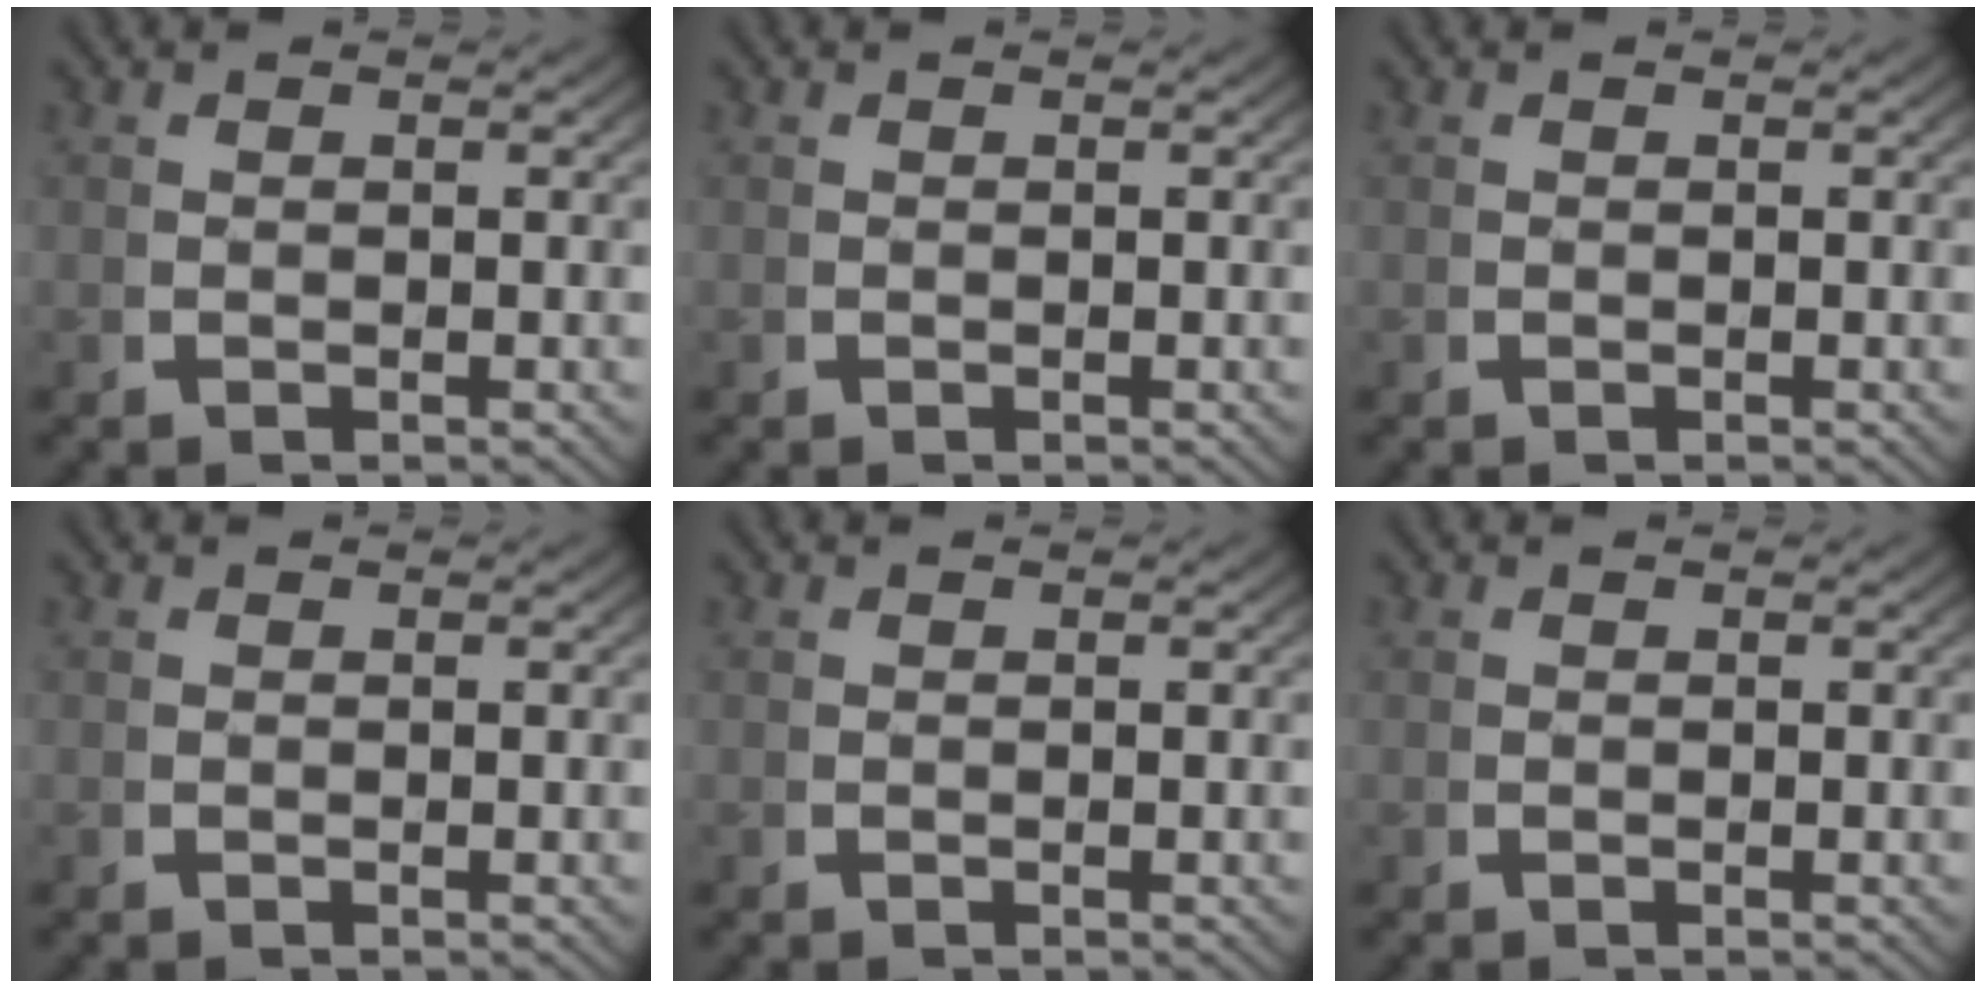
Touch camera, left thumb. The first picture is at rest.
{"total": 0.0}
{"total": 0.0}
{"total": 0.0}
{"total": 0.0}
{"total": 0.0}